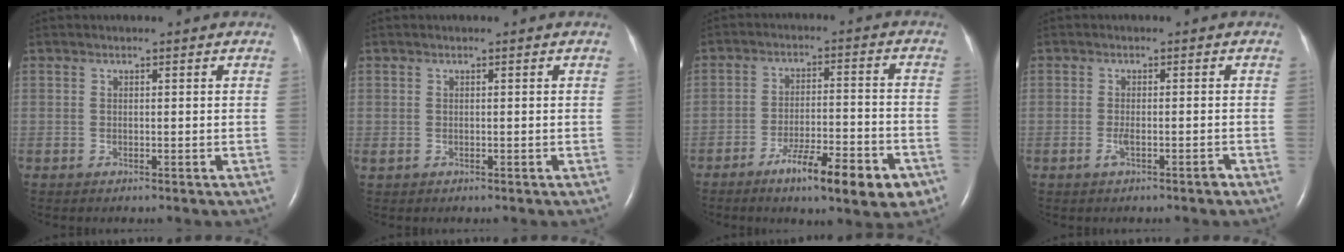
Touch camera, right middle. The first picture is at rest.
{"total": 0.0}
{"total": 11.8, "force": [-6.8, 2.0, 9.4], "torque": [-0.140, -0.003, -0.097]}
{"total": 2.3, "force": [-1.3, 0.3, 1.8], "torque": [-0.034, -0.001, -0.023]}